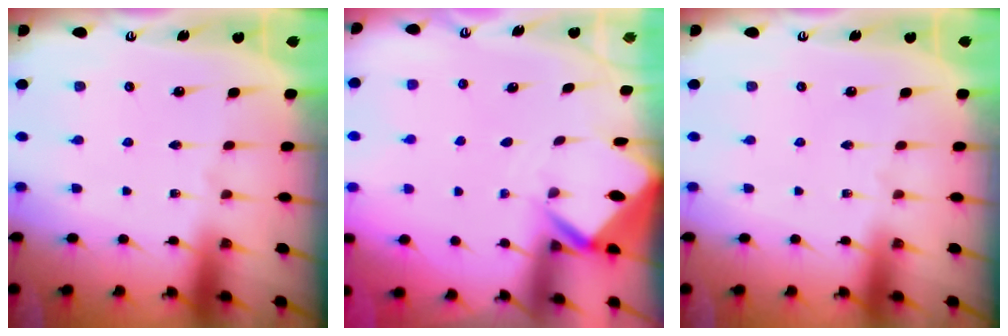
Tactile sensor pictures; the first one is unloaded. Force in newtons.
{"total": 3.3, "press": 3.3, "slide": 0.2}
{"total": 0.0}